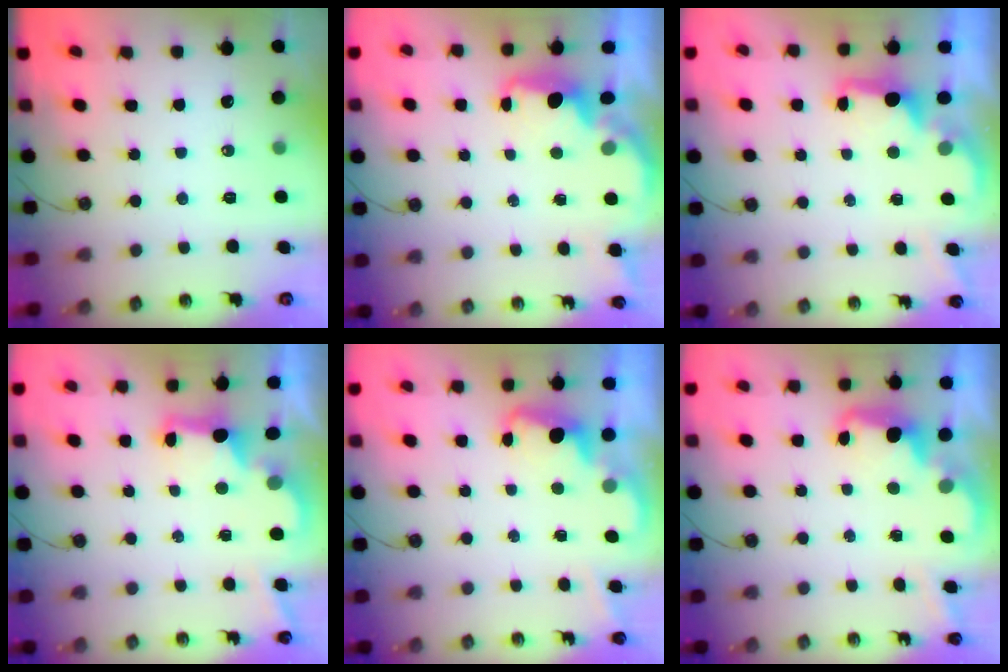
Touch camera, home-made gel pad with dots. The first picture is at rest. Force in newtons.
{"total": 2.1, "press": 2.0, "slide": 0.8}
{"total": 1.9, "press": 1.7, "slide": 0.8}
{"total": 2.8, "press": 2.7, "slide": 0.9}
{"total": 2.2, "press": 2.1, "slide": 0.5}
{"total": 2.4, "press": 2.3, "slide": 0.7}